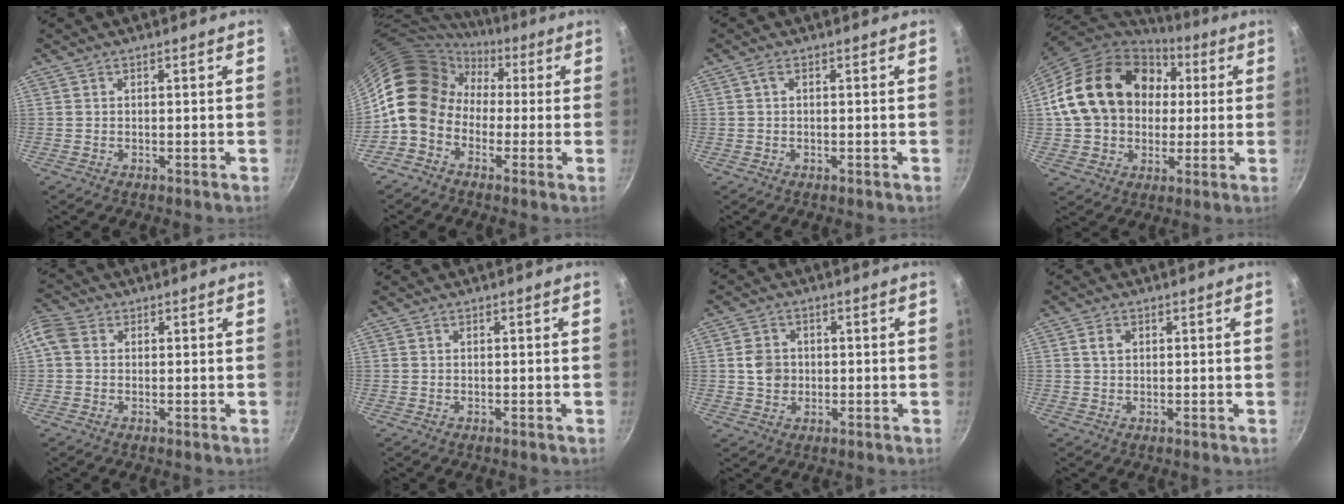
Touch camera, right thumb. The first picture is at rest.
{"total": 13.0, "force": [-0.1, 10.9, 7.1], "torque": [-0.089, 0.034, -0.025]}
{"total": 1.2, "force": [0.2, 0.6, 1.0], "torque": [-0.026, 0.006, 0.001]}
{"total": 22.2, "force": [3.7, 17.5, 13.2], "torque": [-0.209, 0.034, 0.067]}
{"total": 4.4, "force": [0.7, 3.6, 2.5], "torque": [-0.053, 0.012, -0.001]}
{"total": 0.0}
{"total": 4.8, "force": [0.1, 4.2, 2.3], "torque": [-0.024, 0.008, -0.001]}
{"total": 2.1, "force": [0.6, 1.6, 1.3], "torque": [-0.017, 0.004, 0.011]}